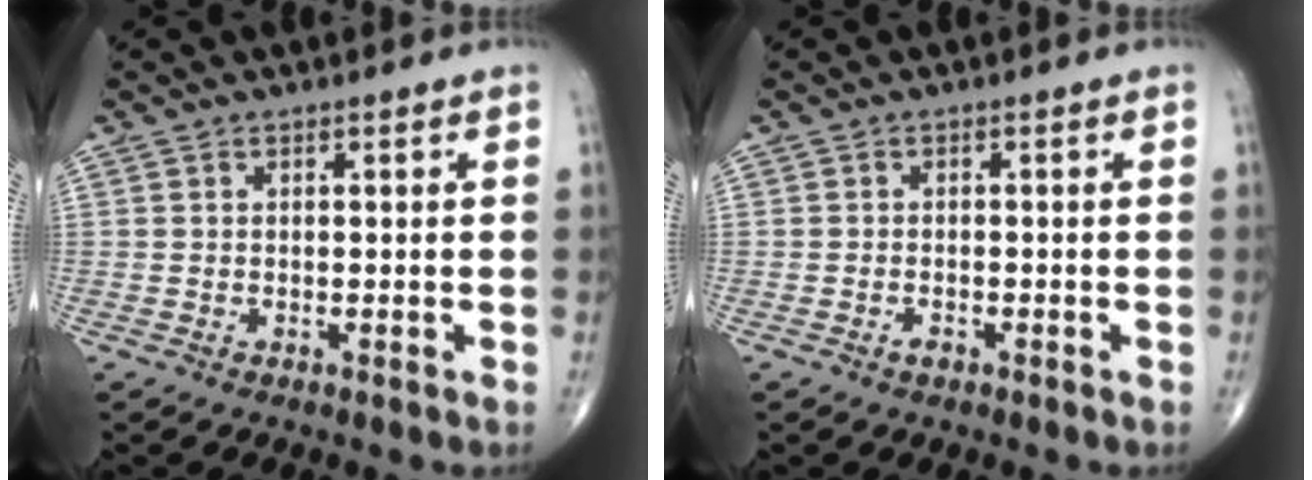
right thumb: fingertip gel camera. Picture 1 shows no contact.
{"total": 1.0, "force": [-0.7, 0.5, 0.6], "torque": [-0.011, 0.003, -0.012]}